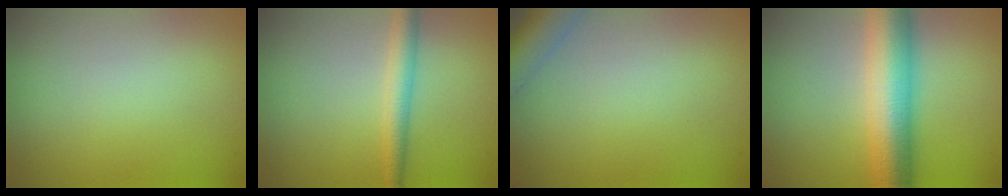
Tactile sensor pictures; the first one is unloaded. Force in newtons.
{"total": 2.7, "press": 2.7, "slide": 0.1}
{"total": 4.2, "press": 4.2, "slide": 0.2}
{"total": 8.4, "press": 8.4, "slide": 0.1}